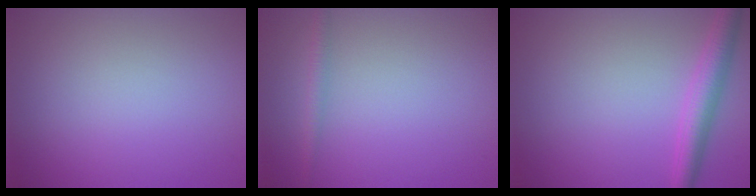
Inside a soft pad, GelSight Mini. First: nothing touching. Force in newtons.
{"total": 1.2, "press": 1.2, "slide": 0.1}
{"total": 3.5, "press": 3.5, "slide": 0.1}